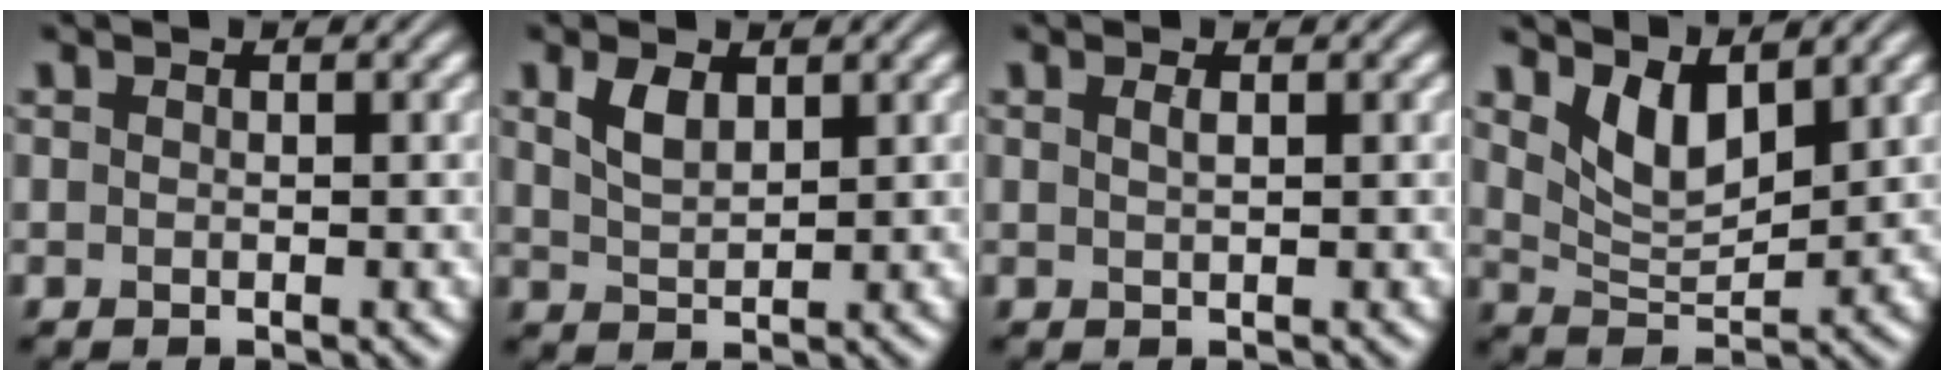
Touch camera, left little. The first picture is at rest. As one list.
[{"total": 2.5, "force": [1.4, 1.2, 1.6], "torque": [-0.040, 0.001, 0.032]}, {"total": 0.8, "force": [0.3, 0.3, 0.6], "torque": [-0.009, 0.003, 0.005]}, {"total": 4.3, "force": [2.4, 1.9, 3.0], "torque": [-0.065, -0.011, 0.049]}]